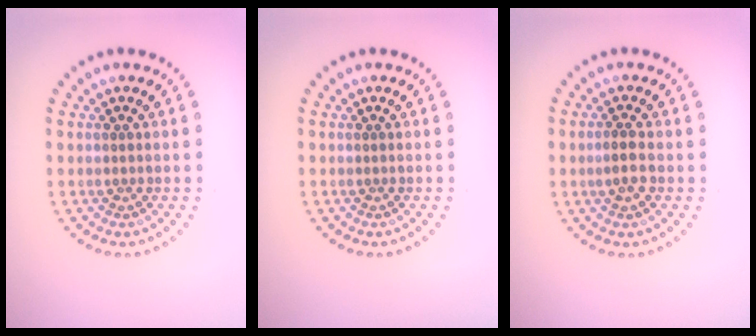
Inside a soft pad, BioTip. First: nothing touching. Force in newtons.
{"total": 0.0}
{"total": 1.7, "press": 1.7, "slide": 0.3}